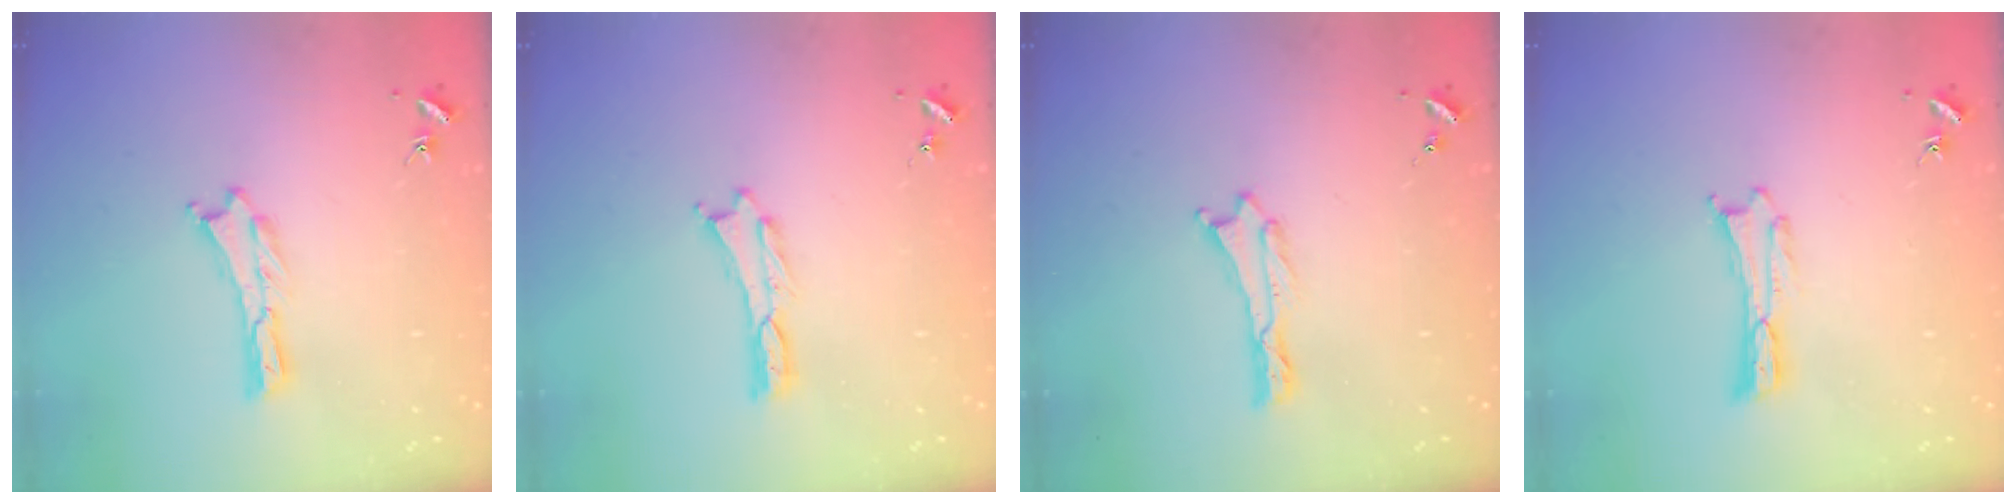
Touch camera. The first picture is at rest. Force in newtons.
{"total": 0.0}
{"total": 0.0}
{"total": 0.0}